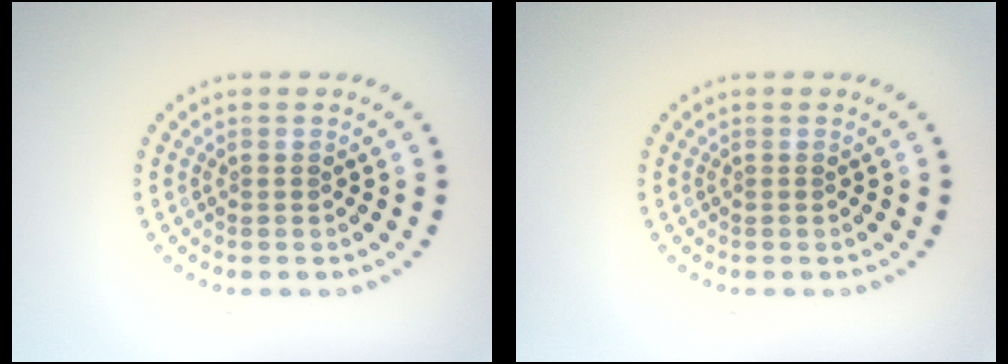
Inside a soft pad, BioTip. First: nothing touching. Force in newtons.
{"total": 0.0}